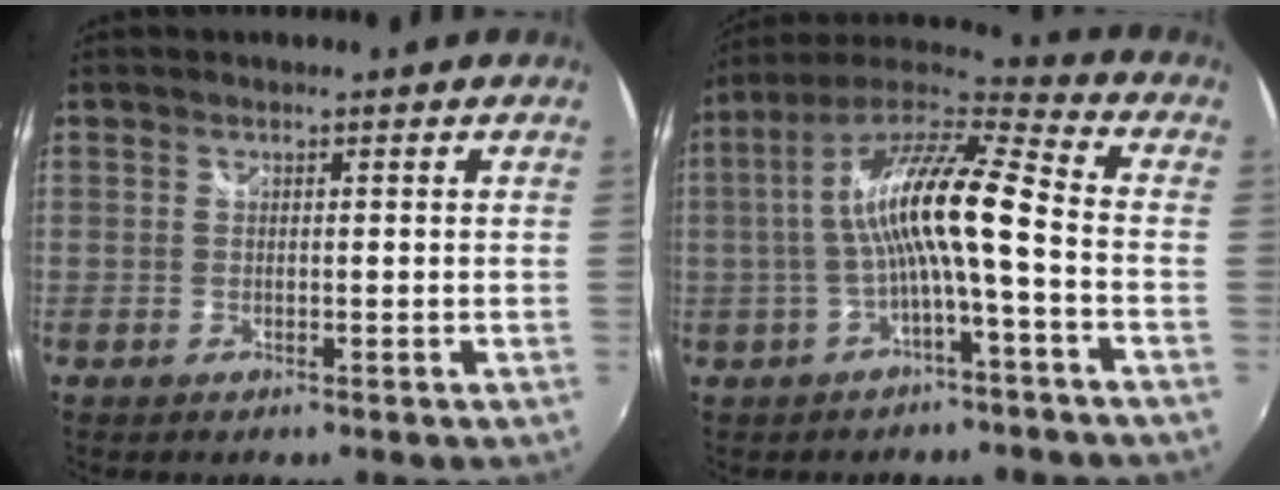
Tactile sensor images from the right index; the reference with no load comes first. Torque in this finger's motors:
{"motor_torque": [1.44, -0.69, 1.05, 0.21]}